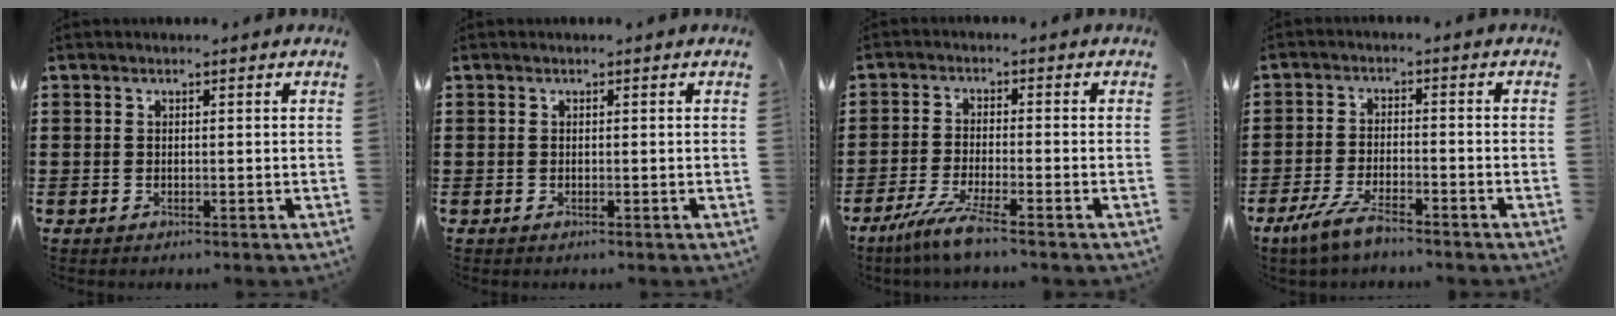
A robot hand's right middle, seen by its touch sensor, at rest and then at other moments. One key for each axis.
{"total": 0.0}
{"total": 5.8, "fx": -4.3, "fy": 0.1, "fz": 3.9, "tx": -0.088, "ty": -0.018, "tz": -0.083}
{"total": 5.3, "fx": -4.1, "fy": 1.2, "fz": 3.1, "tx": -0.077, "ty": -0.006, "tz": -0.083}